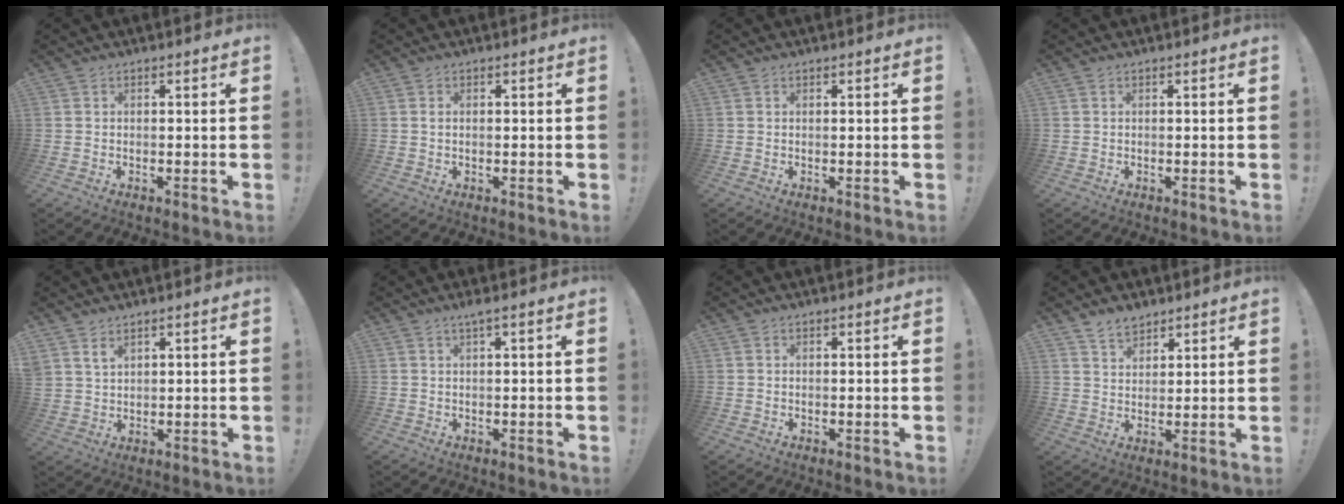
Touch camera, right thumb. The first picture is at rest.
{"total": 0.7, "force": [0.1, 0.2, 0.7], "torque": [-0.016, 0.002, 0.001]}
{"total": 0.0}
{"total": 0.0}
{"total": 3.5, "force": [2.7, 1.6, 1.5], "torque": [-0.029, -0.015, 0.052]}
{"total": 2.1, "force": [0.8, -0.2, 1.9], "torque": [-0.032, -0.002, 0.011]}
{"total": 0.6, "force": [0.2, 0.5, -0.2], "torque": [0.008, 0.000, 0.003]}
{"total": 6.0, "force": [4.8, 3.1, 1.5], "torque": [-0.023, -0.028, 0.091]}